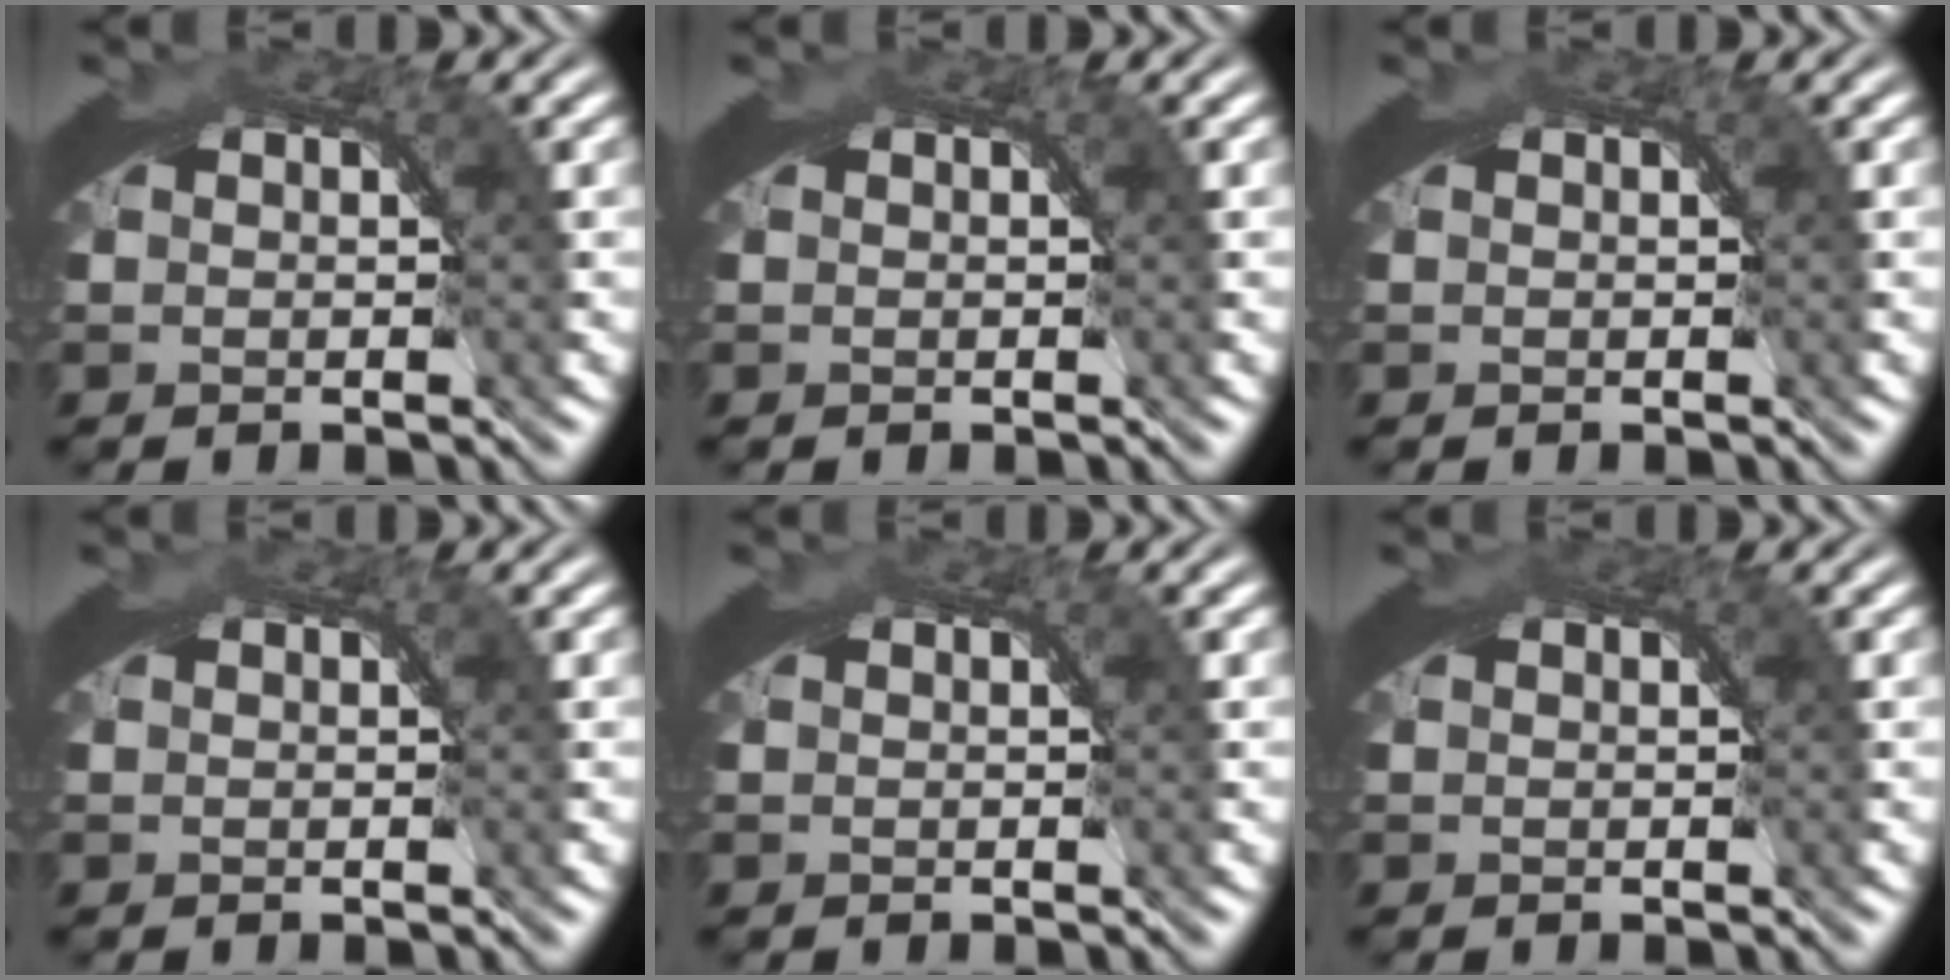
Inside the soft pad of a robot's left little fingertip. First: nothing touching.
{"total": 0.0}
{"total": 0.0}
{"total": 0.0}
{"total": 0.0}
{"total": 0.7, "force": [0.3, 0.3, 0.6], "torque": [-0.009, 0.003, 0.004]}